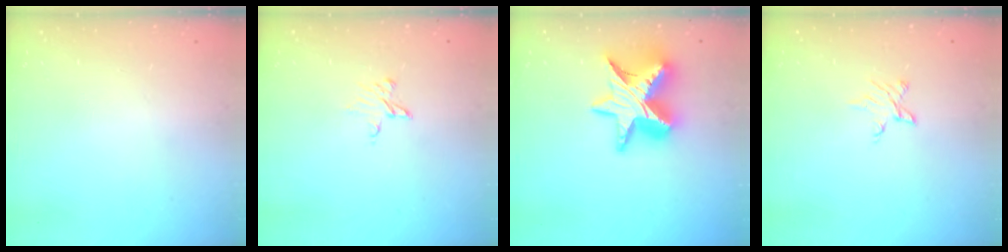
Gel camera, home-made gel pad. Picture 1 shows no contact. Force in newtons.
{"total": 4.5, "press": 4.5, "slide": 0.4}
{"total": 16.2, "press": 16.1, "slide": 1.7}
{"total": 4.0, "press": 4.0, "slide": 0.5}